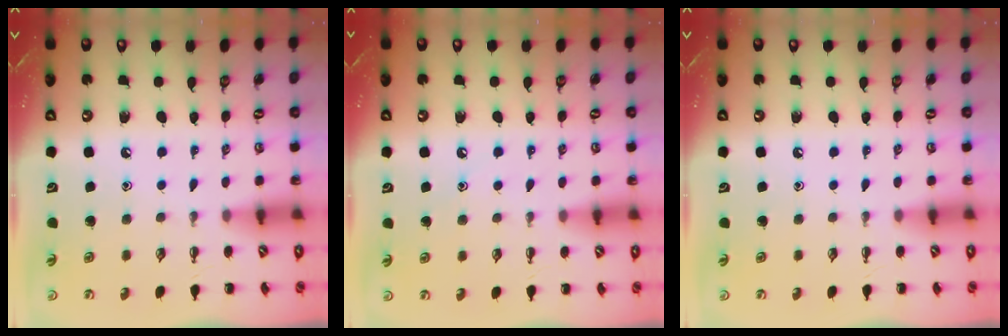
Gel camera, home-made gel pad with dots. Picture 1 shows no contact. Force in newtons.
{"total": 7.4, "press": 7.2, "slide": 1.7}
{"total": 0.0}